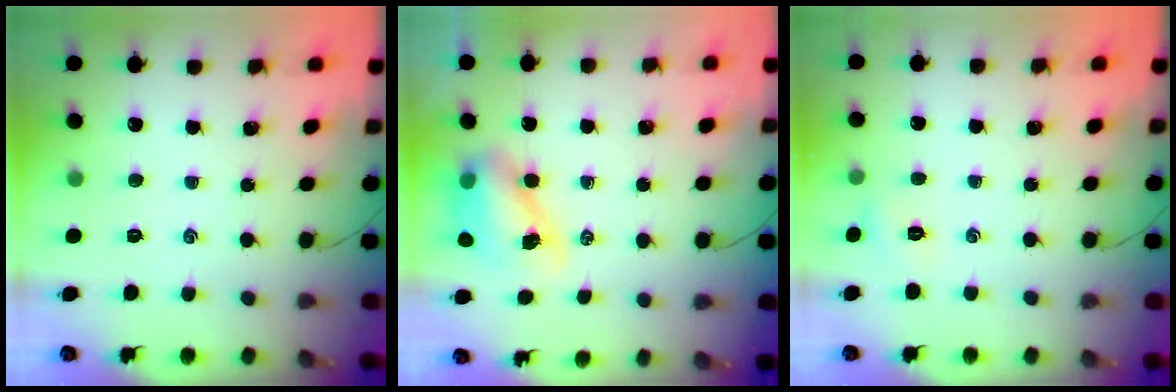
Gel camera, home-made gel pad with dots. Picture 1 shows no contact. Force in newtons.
{"total": 8.6, "press": 8.3, "slide": 1.9}
{"total": 2.2, "press": 2.1, "slide": 0.6}